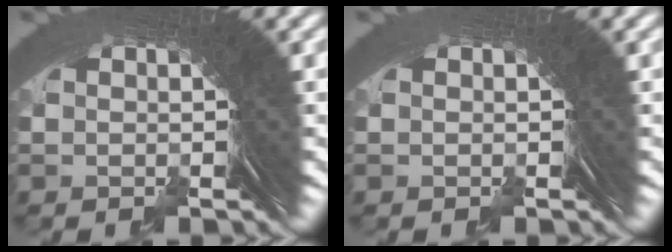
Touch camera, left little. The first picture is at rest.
{"total": 0.0}